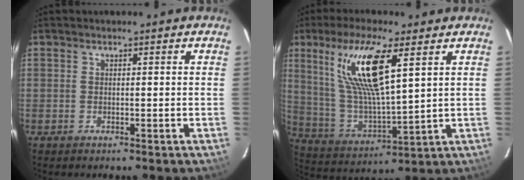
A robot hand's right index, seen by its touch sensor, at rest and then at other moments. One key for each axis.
{"total": 16.4, "fx": 7.7, "fy": 3.4, "fz": 14.1, "tx": -0.274, "ty": 0.001, "tz": 0.159}